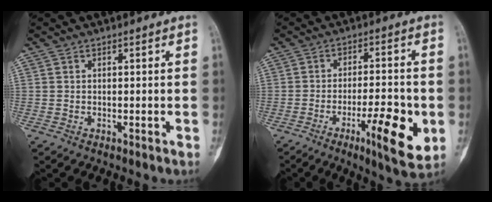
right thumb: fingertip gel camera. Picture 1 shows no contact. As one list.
[{"total": 12.1, "force": [-3.9, 2.9, 11.1], "torque": [-0.161, 0.004, -0.058]}]